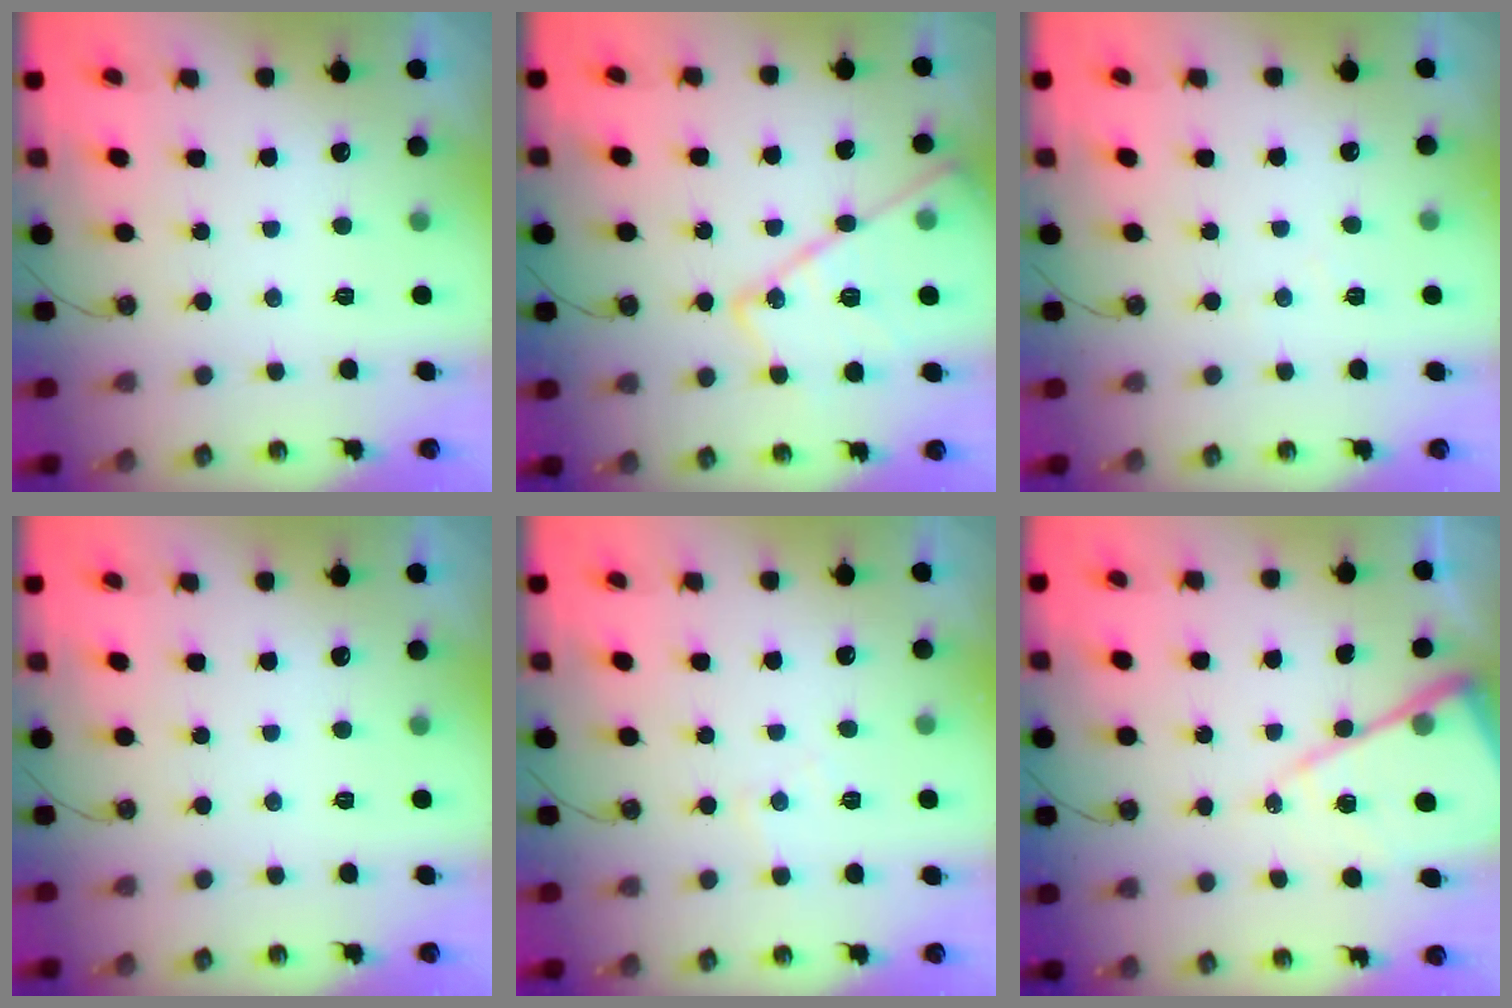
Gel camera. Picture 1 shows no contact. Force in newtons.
{"total": 17.5, "press": 17.4, "slide": 1.6}
{"total": 3.6, "press": 3.6, "slide": 0.6}
{"total": 0.0}
{"total": 4.6, "press": 4.6, "slide": 0.7}
{"total": 15.2, "press": 15.1, "slide": 1.4}